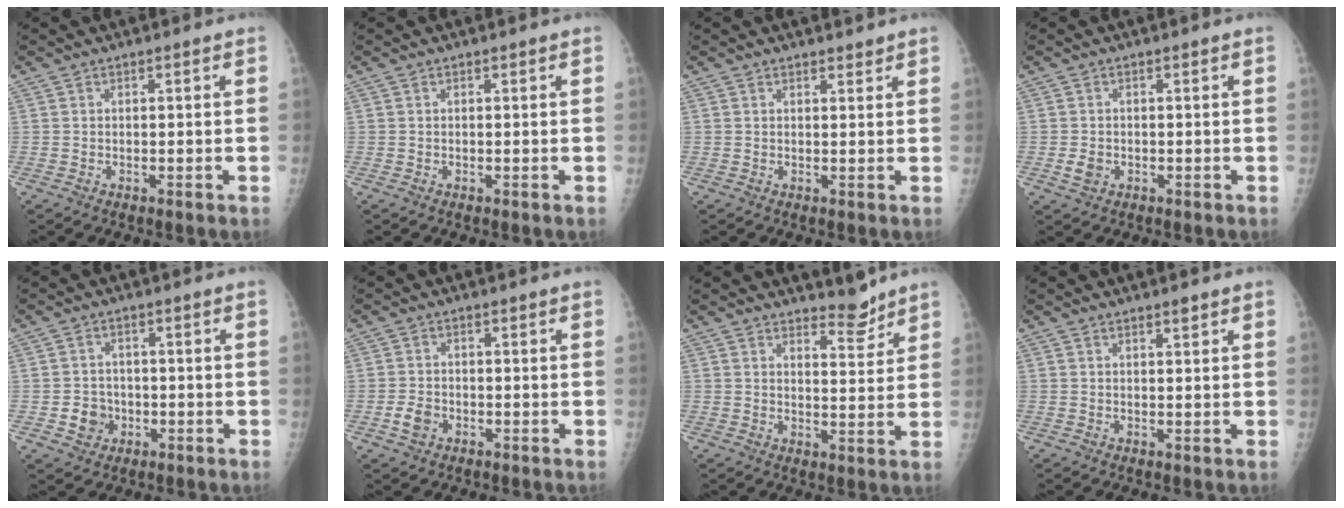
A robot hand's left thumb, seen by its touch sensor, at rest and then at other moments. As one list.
[{"total": 0.0}, {"total": 1.4, "force": [1.3, 0.5, 0.2], "torque": [0.006, -0.010, 0.017]}, {"total": 2.2, "force": [-0.5, 1.8, 1.2], "torque": [-0.018, 0.000, -0.005]}, {"total": 4.4, "force": [-1.2, 4.0, 1.4], "torque": [-0.003, 0.008, -0.016]}, {"total": 3.0, "force": [-1.2, 2.3, 1.6], "torque": [-0.025, 0.005, -0.020]}, {"total": 4.4, "force": [4.1, 1.2, 1.1], "torque": [0.000, -0.039, 0.065]}, {"total": 1.1, "force": [0.9, 0.2, 0.7], "torque": [-0.008, -0.006, 0.016]}]